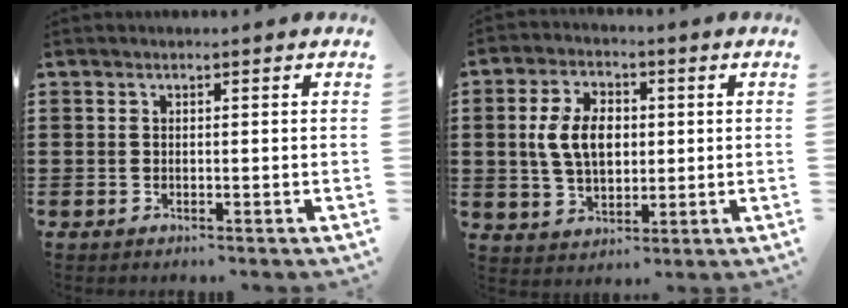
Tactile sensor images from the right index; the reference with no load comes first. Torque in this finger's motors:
{"motor_torque": [1.23, 0.50, 0.48, 0.20]}